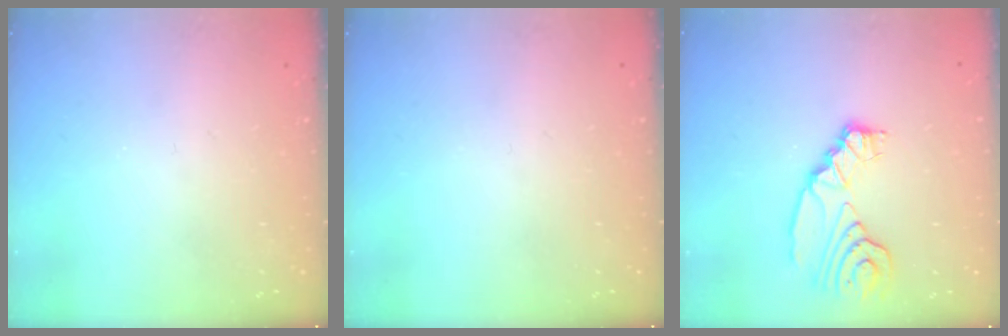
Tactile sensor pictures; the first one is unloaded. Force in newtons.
{"total": 0.0}
{"total": 9.3, "press": 9.3, "slide": 0.8}